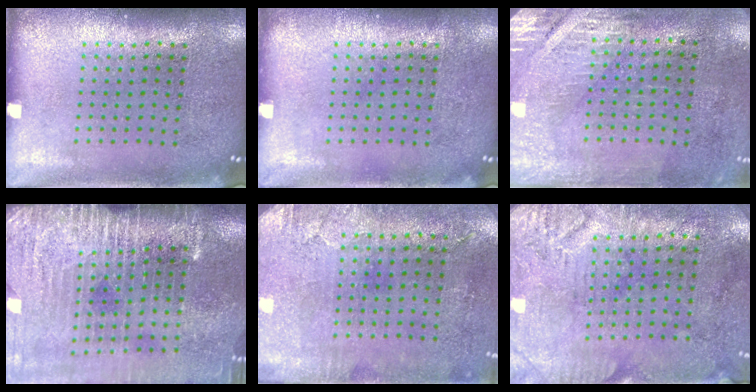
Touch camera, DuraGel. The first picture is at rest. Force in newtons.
{"total": 0.0}
{"total": 2.9, "press": 2.5, "slide": 1.4}
{"total": 4.1, "press": 3.5, "slide": 2.0}
{"total": 2.9, "press": 2.4, "slide": 1.7}
{"total": 3.3, "press": 2.6, "slide": 2.0}